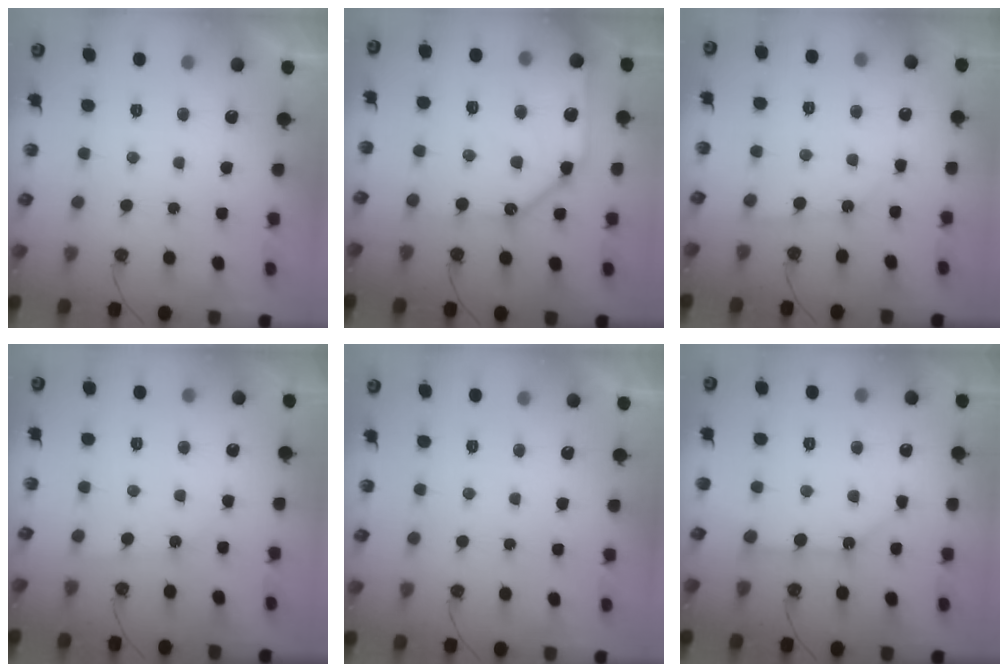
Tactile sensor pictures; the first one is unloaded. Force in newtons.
{"total": 19.5, "press": 19.4, "slide": 2.6}
{"total": 1.3, "press": 1.3, "slide": 0.2}
{"total": 2.4, "press": 2.3, "slide": 0.4}
{"total": 0.0}
{"total": 7.0, "press": 7.0, "slide": 0.7}